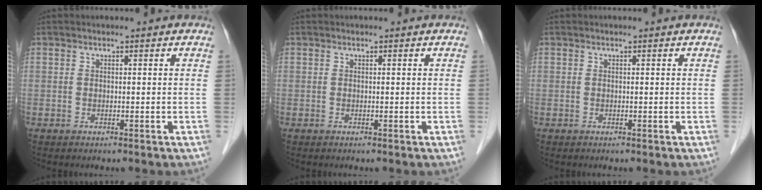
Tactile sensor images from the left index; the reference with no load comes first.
{"total": 0.0}
{"total": 0.0}